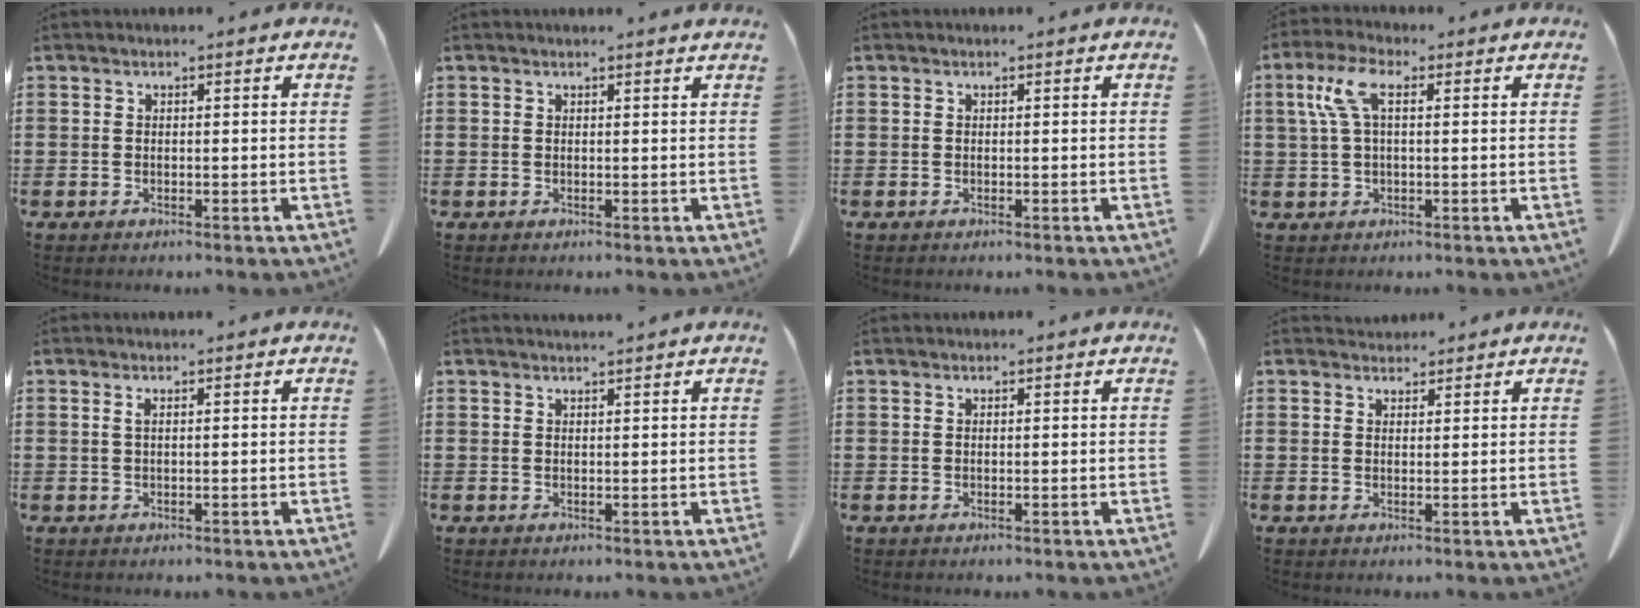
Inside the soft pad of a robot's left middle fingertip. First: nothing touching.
{"total": 0.5, "force": [0.4, -0.1, 0.3], "torque": [-0.005, -0.001, 0.008]}
{"total": 0.0}
{"total": 6.4, "force": [1.6, 2.3, 5.8], "torque": [-0.132, 0.006, 0.021]}
{"total": 0.8, "force": [0.1, 0.1, 0.8], "torque": [-0.016, 0.000, 0.001]}
{"total": 0.8, "force": [0.8, -0.1, 0.2], "torque": [-0.003, -0.002, 0.015]}
{"total": 0.0}
{"total": 1.8, "force": [1.7, 0.6, 0.0], "torque": [0.004, -0.004, 0.031]}